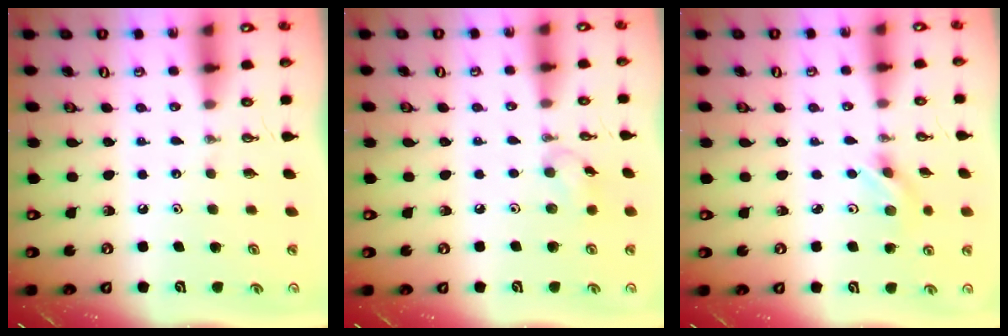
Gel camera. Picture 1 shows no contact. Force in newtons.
{"total": 6.0, "press": 6.0, "slide": 0.8}
{"total": 2.0, "press": 1.9, "slide": 0.4}